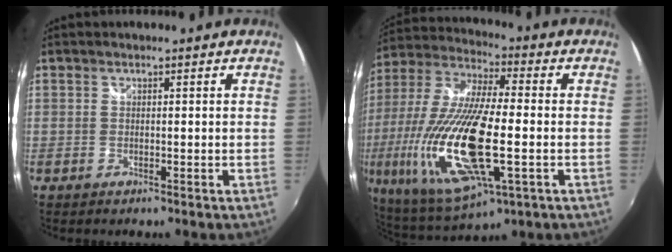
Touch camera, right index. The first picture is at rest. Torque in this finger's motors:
{"motor_torque": [2.14, 0.00, 1.05, 0.21]}